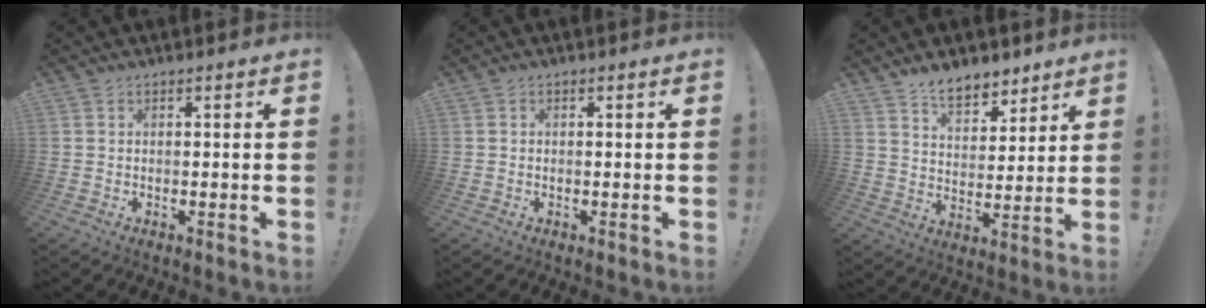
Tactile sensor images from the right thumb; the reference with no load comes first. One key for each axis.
{"total": 0.0}
{"total": 9.2, "fx": 7.3, "fy": 4.4, "fz": 3.5, "tx": -0.055, "ty": -0.049, "tz": 0.139}